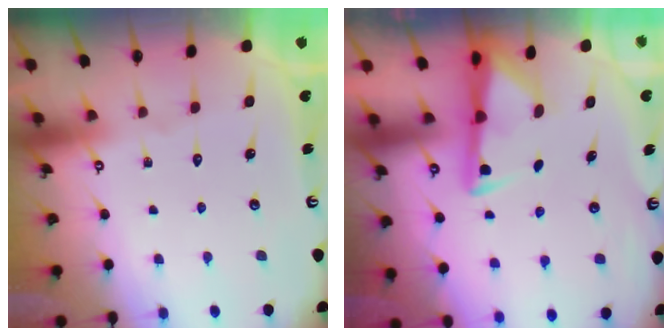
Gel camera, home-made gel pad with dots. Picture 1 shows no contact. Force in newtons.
{"total": 3.0, "press": 3.0, "slide": 0.5}